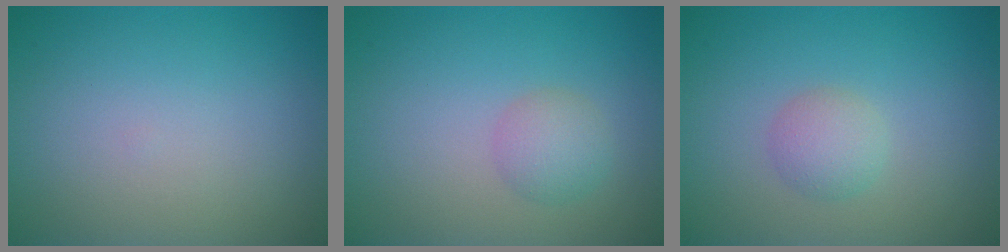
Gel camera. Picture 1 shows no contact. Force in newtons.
{"total": 2.1, "press": 2.1, "slide": 0.1}
{"total": 2.0, "press": 2.0, "slide": 0.0}